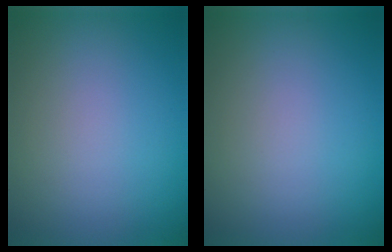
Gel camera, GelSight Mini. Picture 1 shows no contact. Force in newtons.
{"total": 0.0}